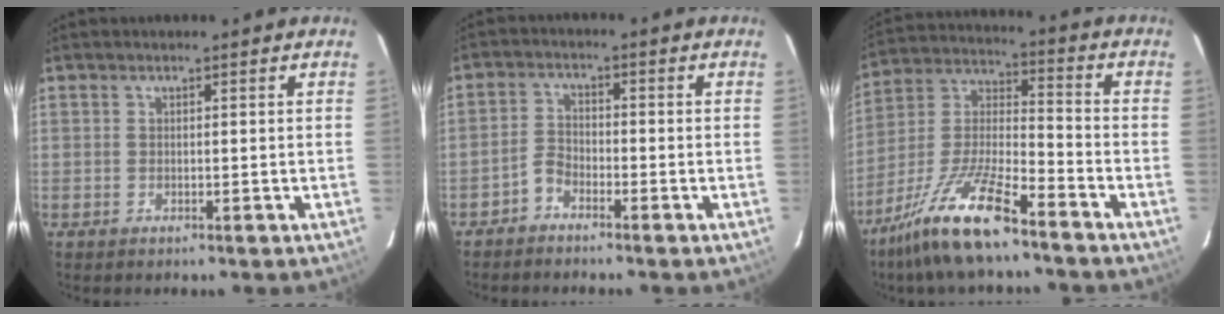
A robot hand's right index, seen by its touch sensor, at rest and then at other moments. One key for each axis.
{"total": 2.4, "fx": -2.0, "fy": 0.9, "fz": 0.9, "tx": -0.023, "ty": 0.001, "tz": -0.042}
{"total": 14.5, "fx": -10.4, "fy": 2.0, "fz": 10.0, "tx": -0.209, "ty": -0.014, "tz": -0.193}